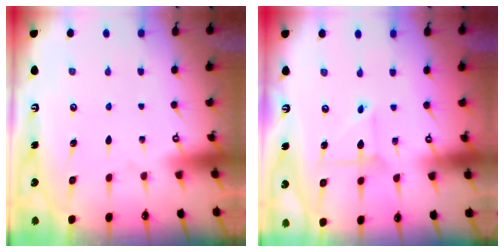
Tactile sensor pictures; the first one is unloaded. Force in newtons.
{"total": 4.6, "press": 4.6, "slide": 0.2}